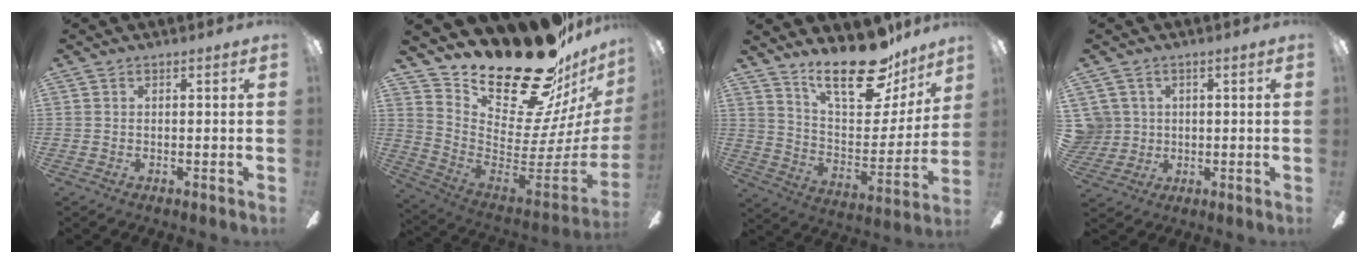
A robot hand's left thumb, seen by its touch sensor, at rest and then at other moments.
{"total": 24.2, "force": [19.1, 8.3, 12.3], "torque": [-0.147, -0.177, 0.353]}
{"total": 22.1, "force": [16.8, 8.1, 11.9], "torque": [-0.183, -0.113, 0.289]}
{"total": 6.0, "force": [1.3, 5.8, 0.5], "torque": [-0.023, 0.007, 0.027]}